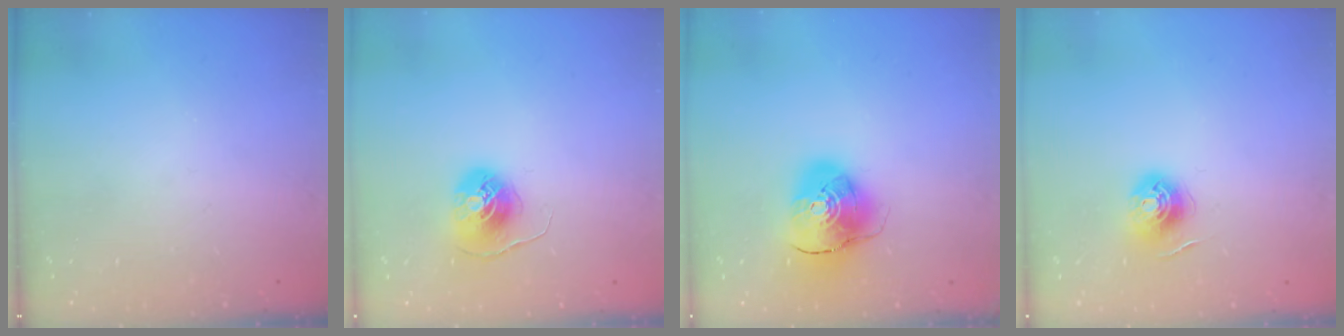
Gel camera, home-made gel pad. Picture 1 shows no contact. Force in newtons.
{"total": 7.5, "press": 7.5, "slide": 0.1}
{"total": 10.4, "press": 10.3, "slide": 1.4}
{"total": 6.1, "press": 6.1, "slide": 0.5}